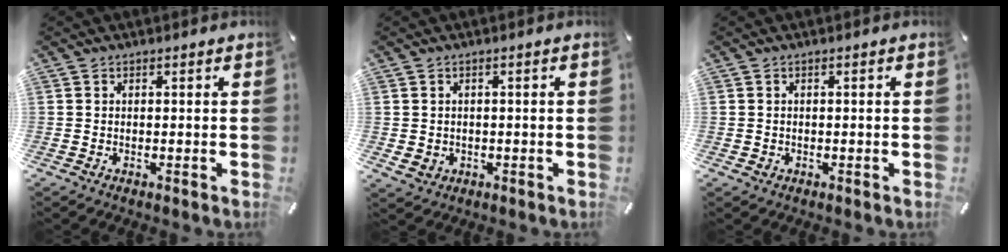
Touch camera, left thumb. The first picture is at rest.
{"total": 2.3, "force": [-0.3, 2.2, 0.6], "torque": [-0.012, 0.003, -0.005]}
{"total": 0.7, "force": [-0.1, 0.7, 0.1], "torque": [-0.002, 0.005, -0.005]}